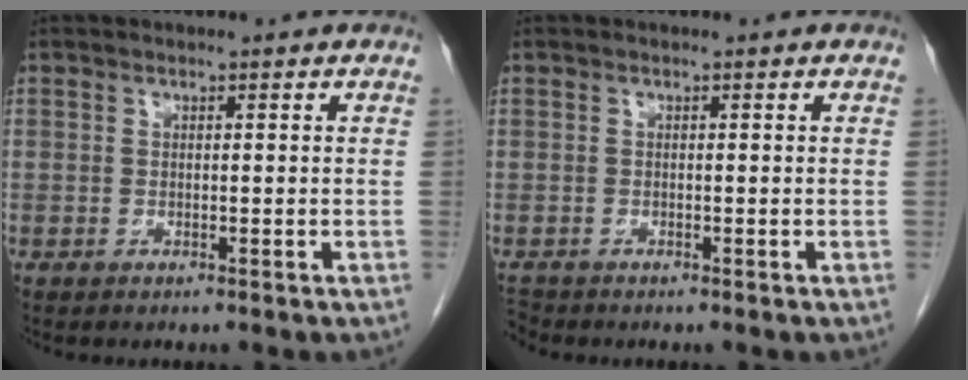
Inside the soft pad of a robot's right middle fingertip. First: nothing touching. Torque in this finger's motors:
{"motor_torque": [-0.28, 0.06, -0.08, -0.02]}